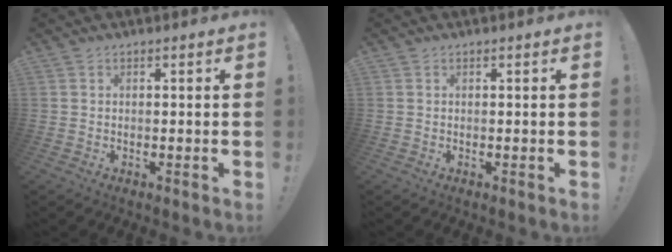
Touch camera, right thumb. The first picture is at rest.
{"total": 0.0}